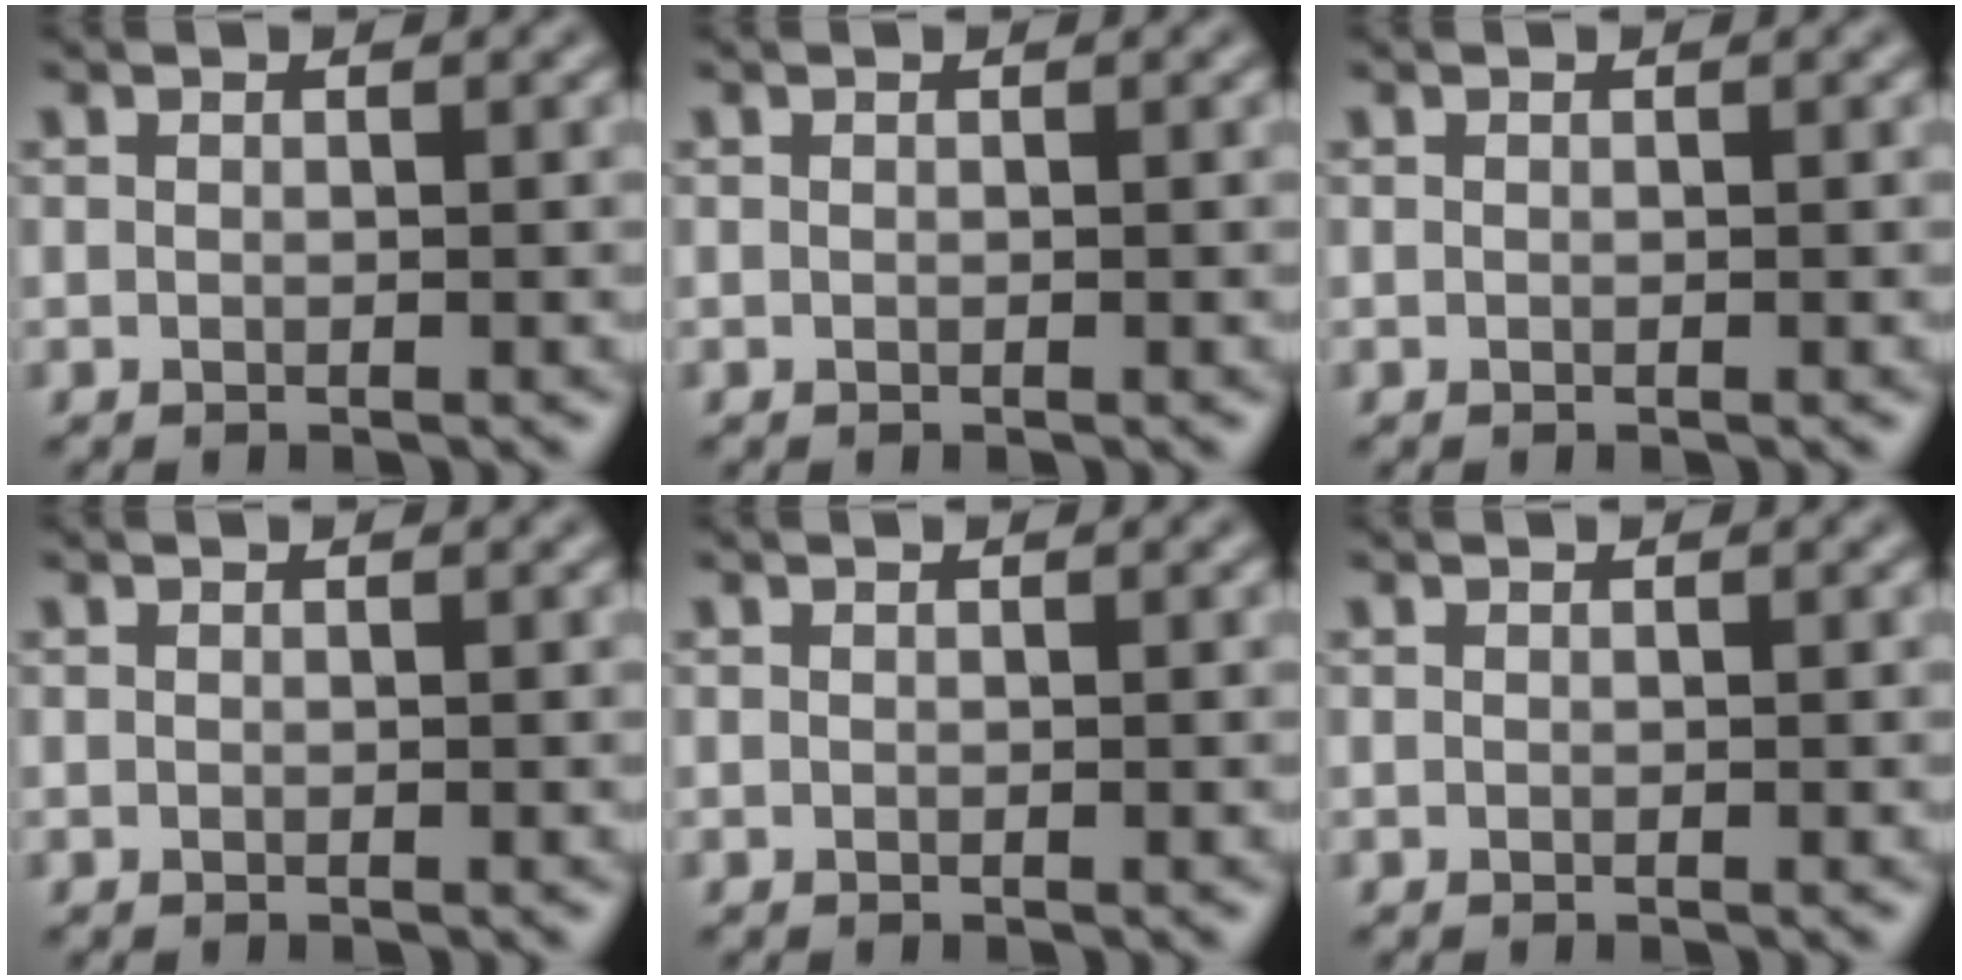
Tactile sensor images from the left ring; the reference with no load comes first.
{"total": 0.0}
{"total": 0.0}
{"total": 0.0}
{"total": 0.0}
{"total": 0.0}